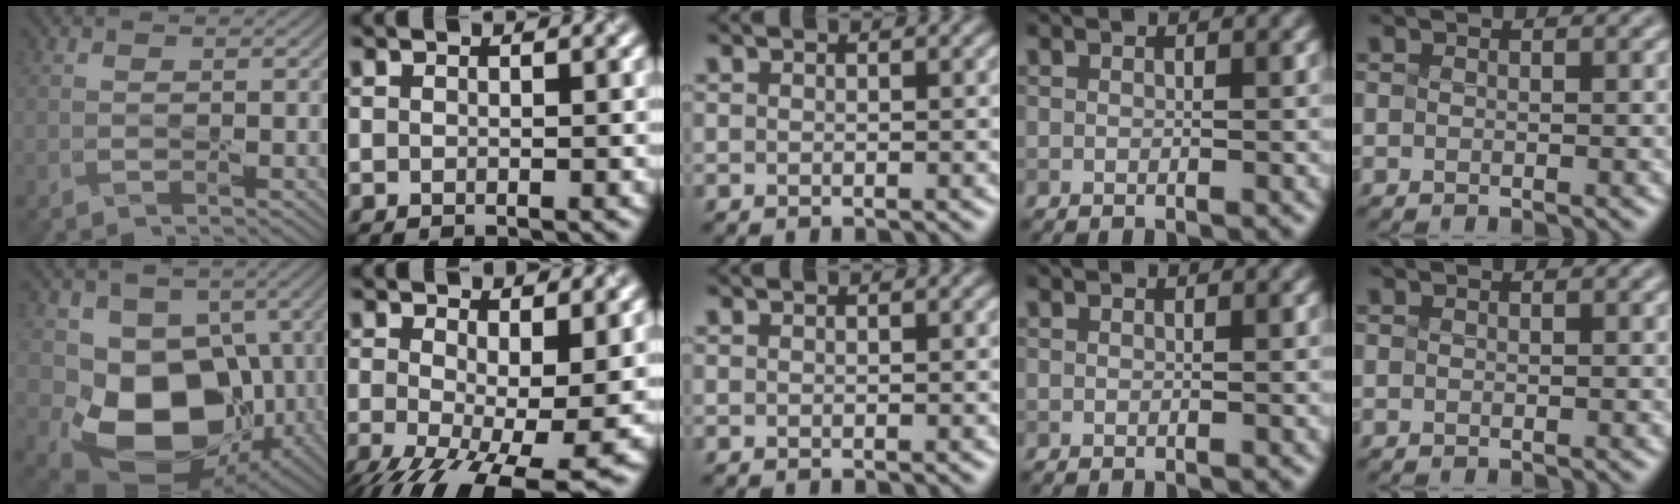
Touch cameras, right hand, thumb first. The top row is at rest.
{"thumb": {"total": 13.5, "force": [-2.1, 10.2, 8.6], "torque": [-0.147, -0.038, -0.035]}, "index": {"total": 11.6, "force": [-3.8, 4.7, 9.9], "torque": [-0.179, -0.037, -0.055]}}